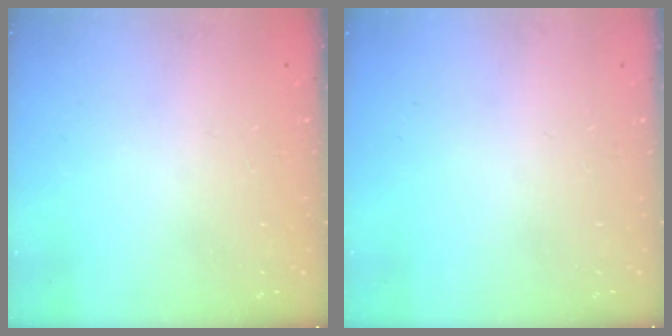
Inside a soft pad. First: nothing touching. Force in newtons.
{"total": 0.0}